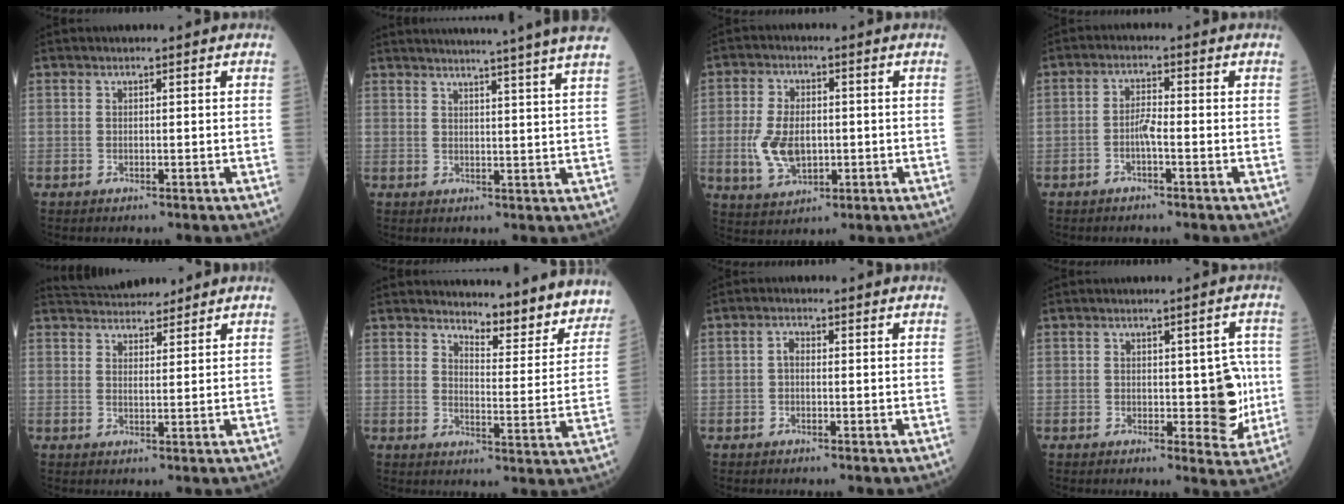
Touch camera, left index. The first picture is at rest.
{"total": 17.3, "force": [15.7, -2.5, 6.8], "torque": [-0.110, -0.045, 0.190]}
{"total": 7.7, "force": [-0.8, 4.6, 6.1], "torque": [-0.139, 0.001, -0.003]}
{"total": 2.6, "force": [-1.1, 0.3, 2.3], "torque": [-0.047, 0.002, -0.021]}
{"total": 7.3, "force": [6.9, 1.5, 1.9], "torque": [-0.034, 0.020, 0.111]}
{"total": 13.6, "force": [13.1, 2.9, 2.4], "torque": [-0.006, -0.041, 0.143]}
{"total": 1.3, "force": [-0.1, 1.0, 0.9], "torque": [-0.012, 0.005, -0.002]}
{"total": 6.1, "force": [-0.4, 2.9, 5.3], "torque": [-0.057, 0.007, 0.005]}